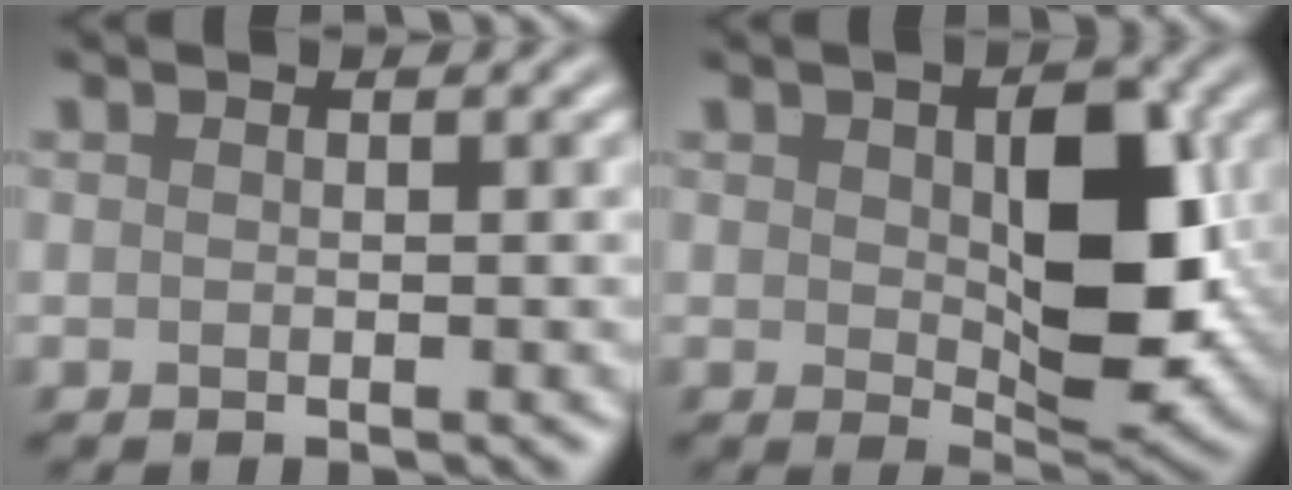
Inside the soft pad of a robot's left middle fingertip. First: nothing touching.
{"total": 8.1, "force": [0.6, 4.2, 6.9], "torque": [-0.109, -0.009, 0.019]}